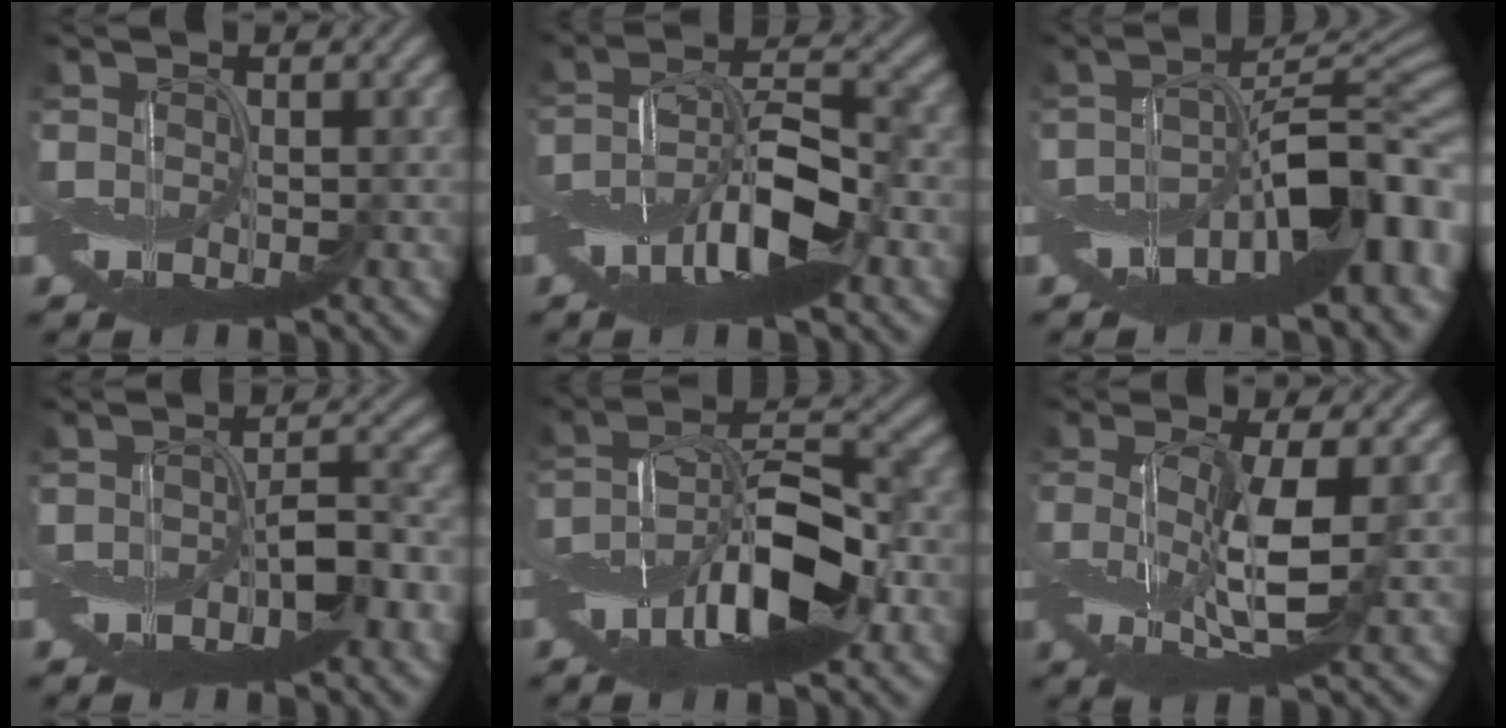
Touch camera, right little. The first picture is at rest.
{"total": 8.3, "force": [-4.0, 2.9, 6.7], "torque": [-0.124, 0.011, -0.081]}
{"total": 14.8, "force": [-4.3, 5.7, 12.9], "torque": [-0.170, 0.000, -0.066]}
{"total": 4.8, "force": [-1.9, 1.6, 4.1], "torque": [-0.069, 0.004, -0.034]}
{"total": 10.1, "force": [-4.2, 3.7, 8.4], "torque": [-0.148, 0.018, -0.083]}
{"total": 5.9, "force": [-0.1, 1.6, 5.6], "torque": [-0.125, -0.004, -0.003]}